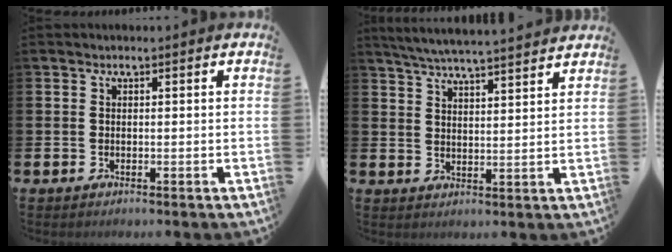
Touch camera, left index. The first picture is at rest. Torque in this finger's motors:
{"motor_torque": [0.37, -0.49, 0.21, 0.12]}